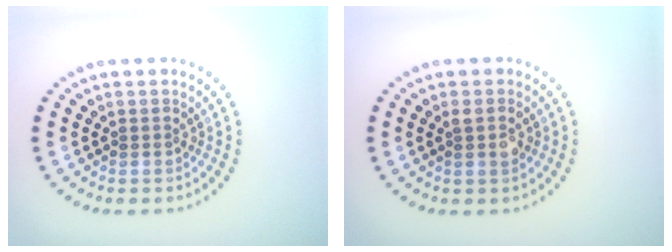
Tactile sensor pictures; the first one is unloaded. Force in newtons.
{"total": 1.6, "press": 1.6, "slide": 0.4}